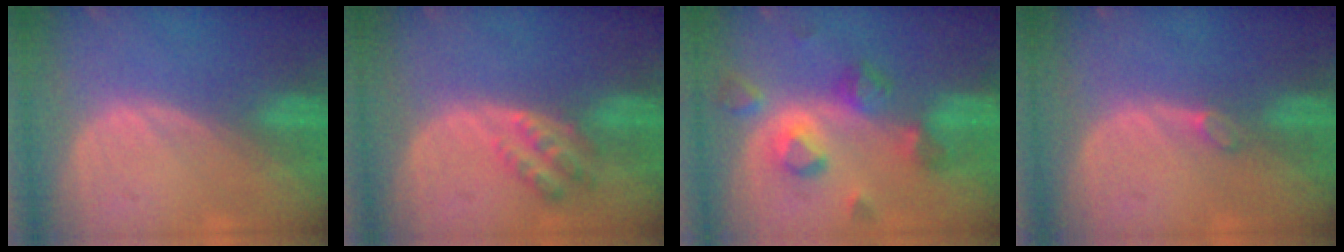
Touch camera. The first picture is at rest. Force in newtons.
{"total": 4.6, "press": 3.9, "slide": 2.5}
{"total": 7.5, "press": 7.4, "slide": 1.4}
{"total": 1.2, "press": 1.1, "slide": 0.2}